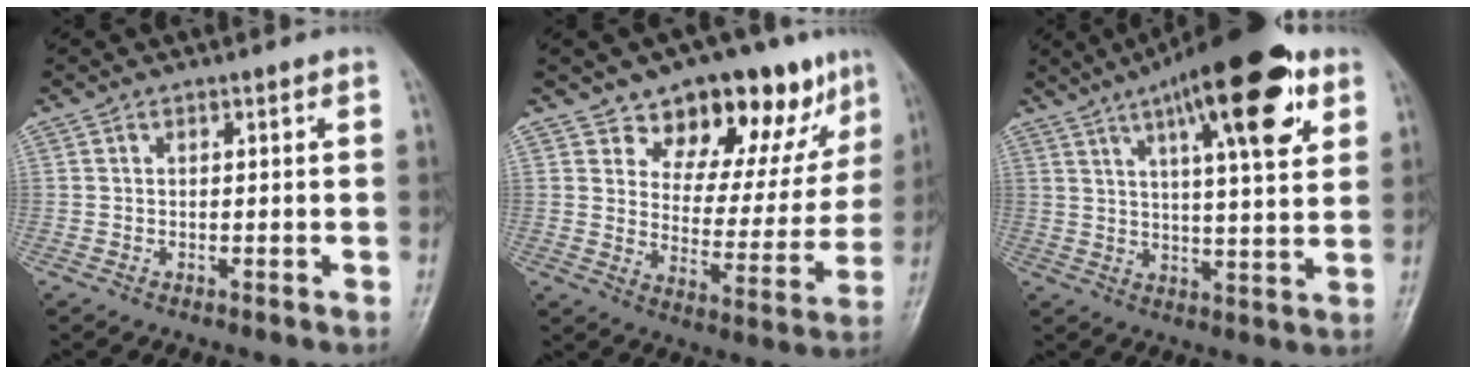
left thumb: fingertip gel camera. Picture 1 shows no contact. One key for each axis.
{"total": 17.3, "fx": 11.2, "fy": 8.8, "fz": 9.9, "tx": -0.060, "ty": -0.056, "tz": 0.166}
{"total": 19.3, "fx": 9.6, "fy": 5.5, "fz": 15.8, "tx": -0.216, "ty": -0.017, "tz": 0.141}